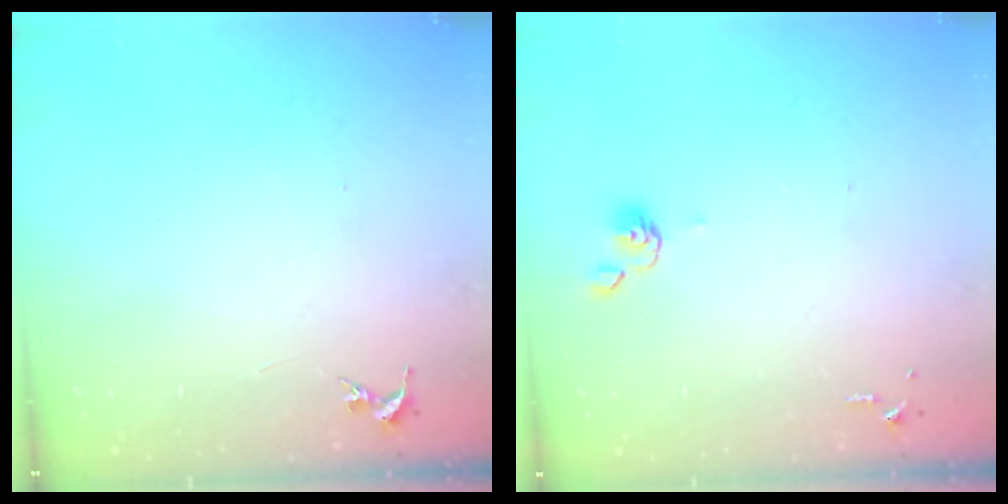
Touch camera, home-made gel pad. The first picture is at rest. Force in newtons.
{"total": 4.9, "press": 4.8, "slide": 0.9}